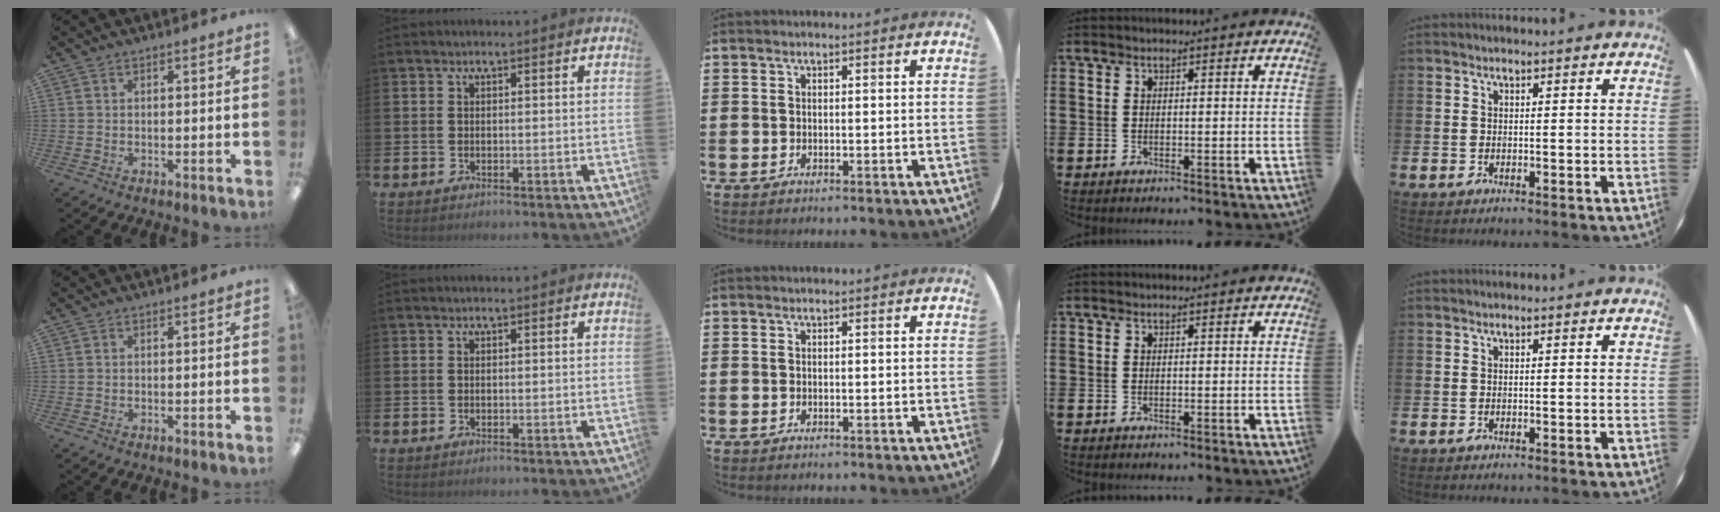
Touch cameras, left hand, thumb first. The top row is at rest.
{}